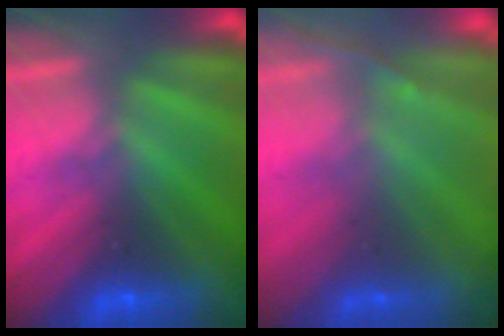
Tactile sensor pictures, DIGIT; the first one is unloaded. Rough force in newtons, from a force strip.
{"total": 1.3}